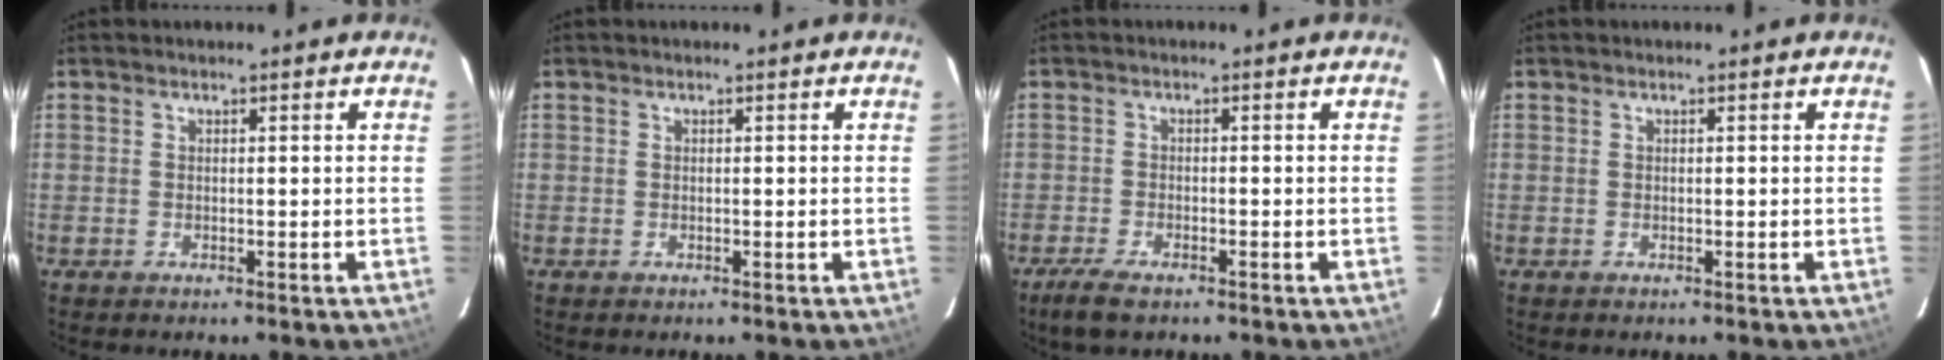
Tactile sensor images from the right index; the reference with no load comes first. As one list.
[{"total": 0.0}, {"total": 4.8, "force": [-3.7, 1.4, 2.8], "torque": [-0.075, -0.011, -0.068]}, {"total": 0.0}]